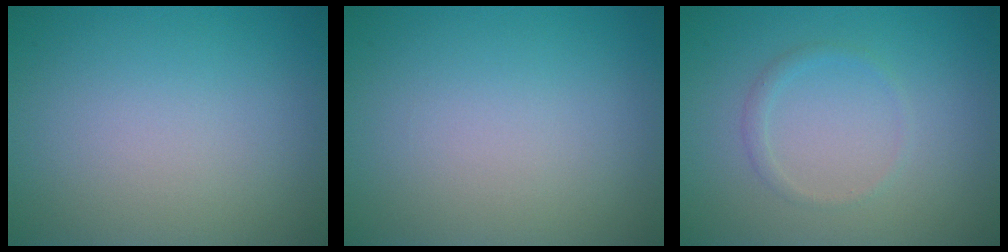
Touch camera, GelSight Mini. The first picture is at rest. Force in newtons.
{"total": 0.0}
{"total": 1.0, "press": 1.0, "slide": 0.1}